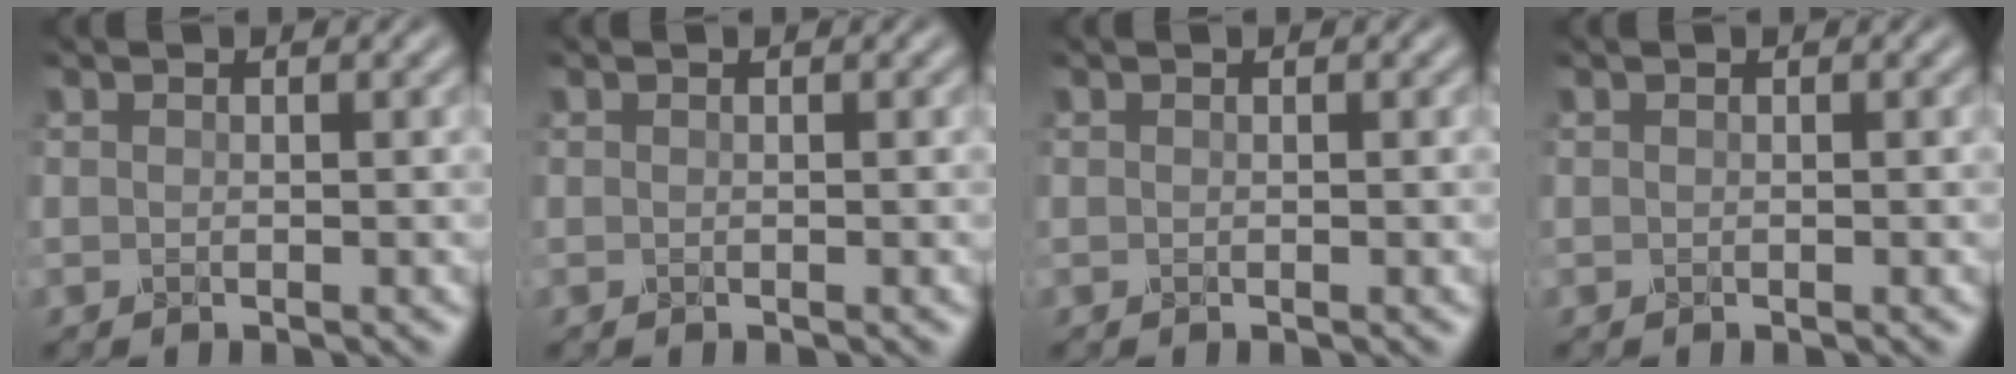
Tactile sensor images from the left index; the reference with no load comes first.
{"total": 0.0}
{"total": 0.0}
{"total": 0.0}